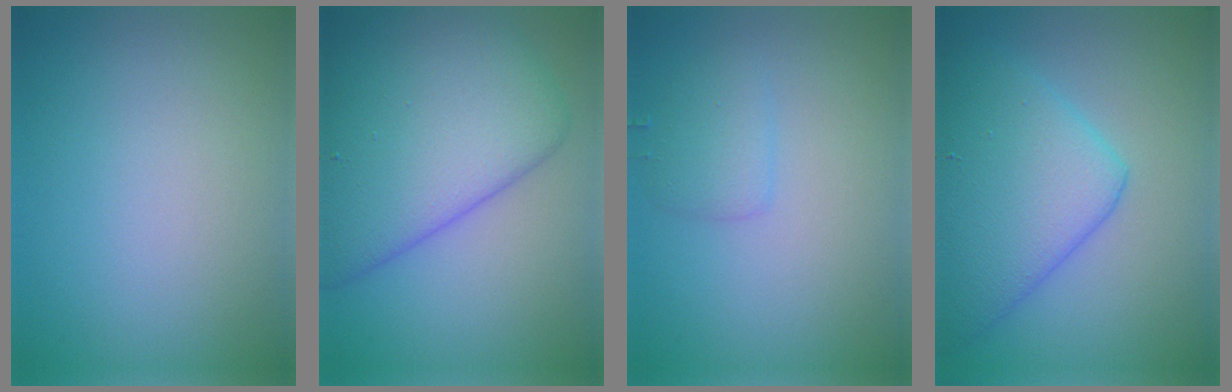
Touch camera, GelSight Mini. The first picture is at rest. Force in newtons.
{"total": 9.9, "press": 9.9, "slide": 0.3}
{"total": 1.5, "press": 1.5, "slide": 0.2}
{"total": 7.5, "press": 7.5, "slide": 0.2}